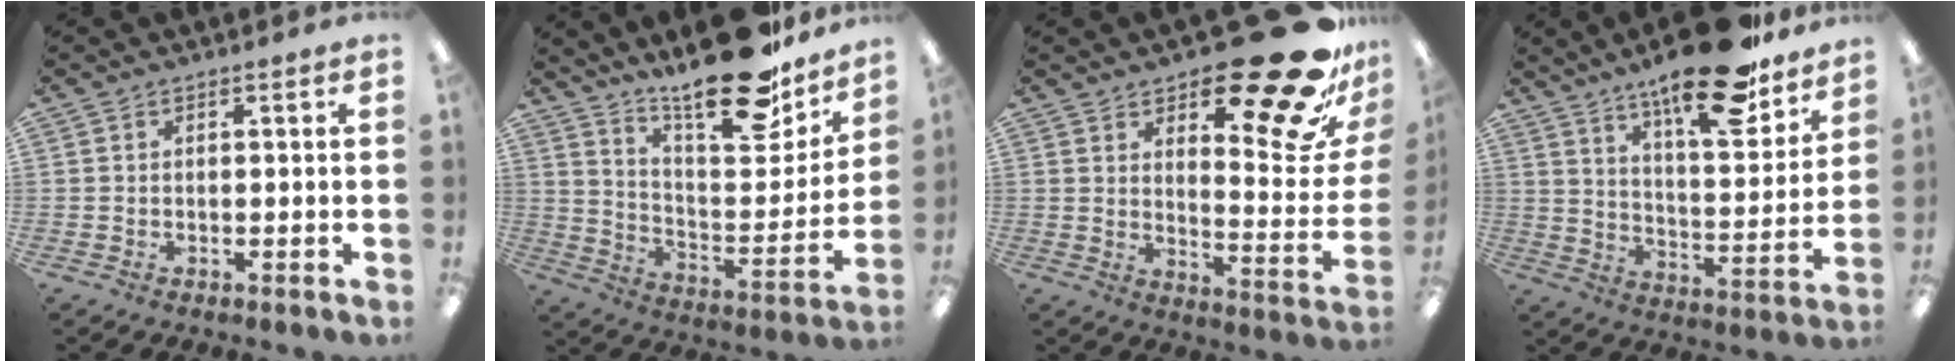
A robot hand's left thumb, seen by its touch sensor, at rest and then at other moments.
{"total": 23.0, "force": [18.1, 7.0, 12.4], "torque": [-0.180, -0.125, 0.302]}
{"total": 24.5, "force": [16.8, 8.0, 16.0], "torque": [-0.178, -0.125, 0.264]}
{"total": 21.7, "force": [16.2, 6.4, 13.0], "torque": [-0.192, -0.103, 0.265]}